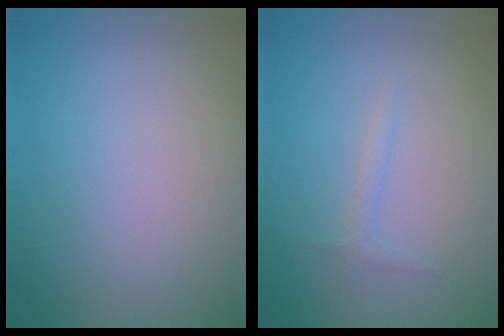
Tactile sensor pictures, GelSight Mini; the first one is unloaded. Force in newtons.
{"total": 0.8, "press": 0.8, "slide": 0.1}